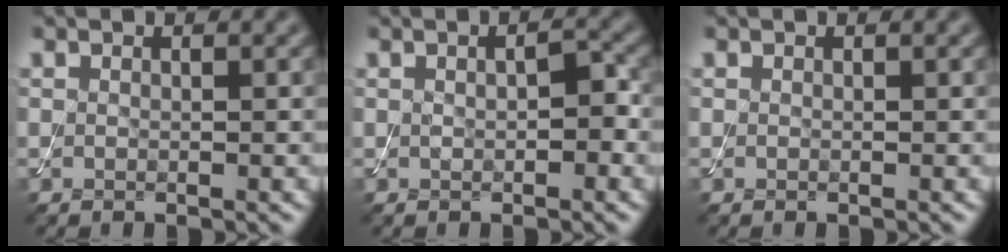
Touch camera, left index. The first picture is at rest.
{"total": 2.1, "force": [0.0, 0.9, 1.9], "torque": [-0.029, 0.002, 0.001]}
{"total": 0.0}